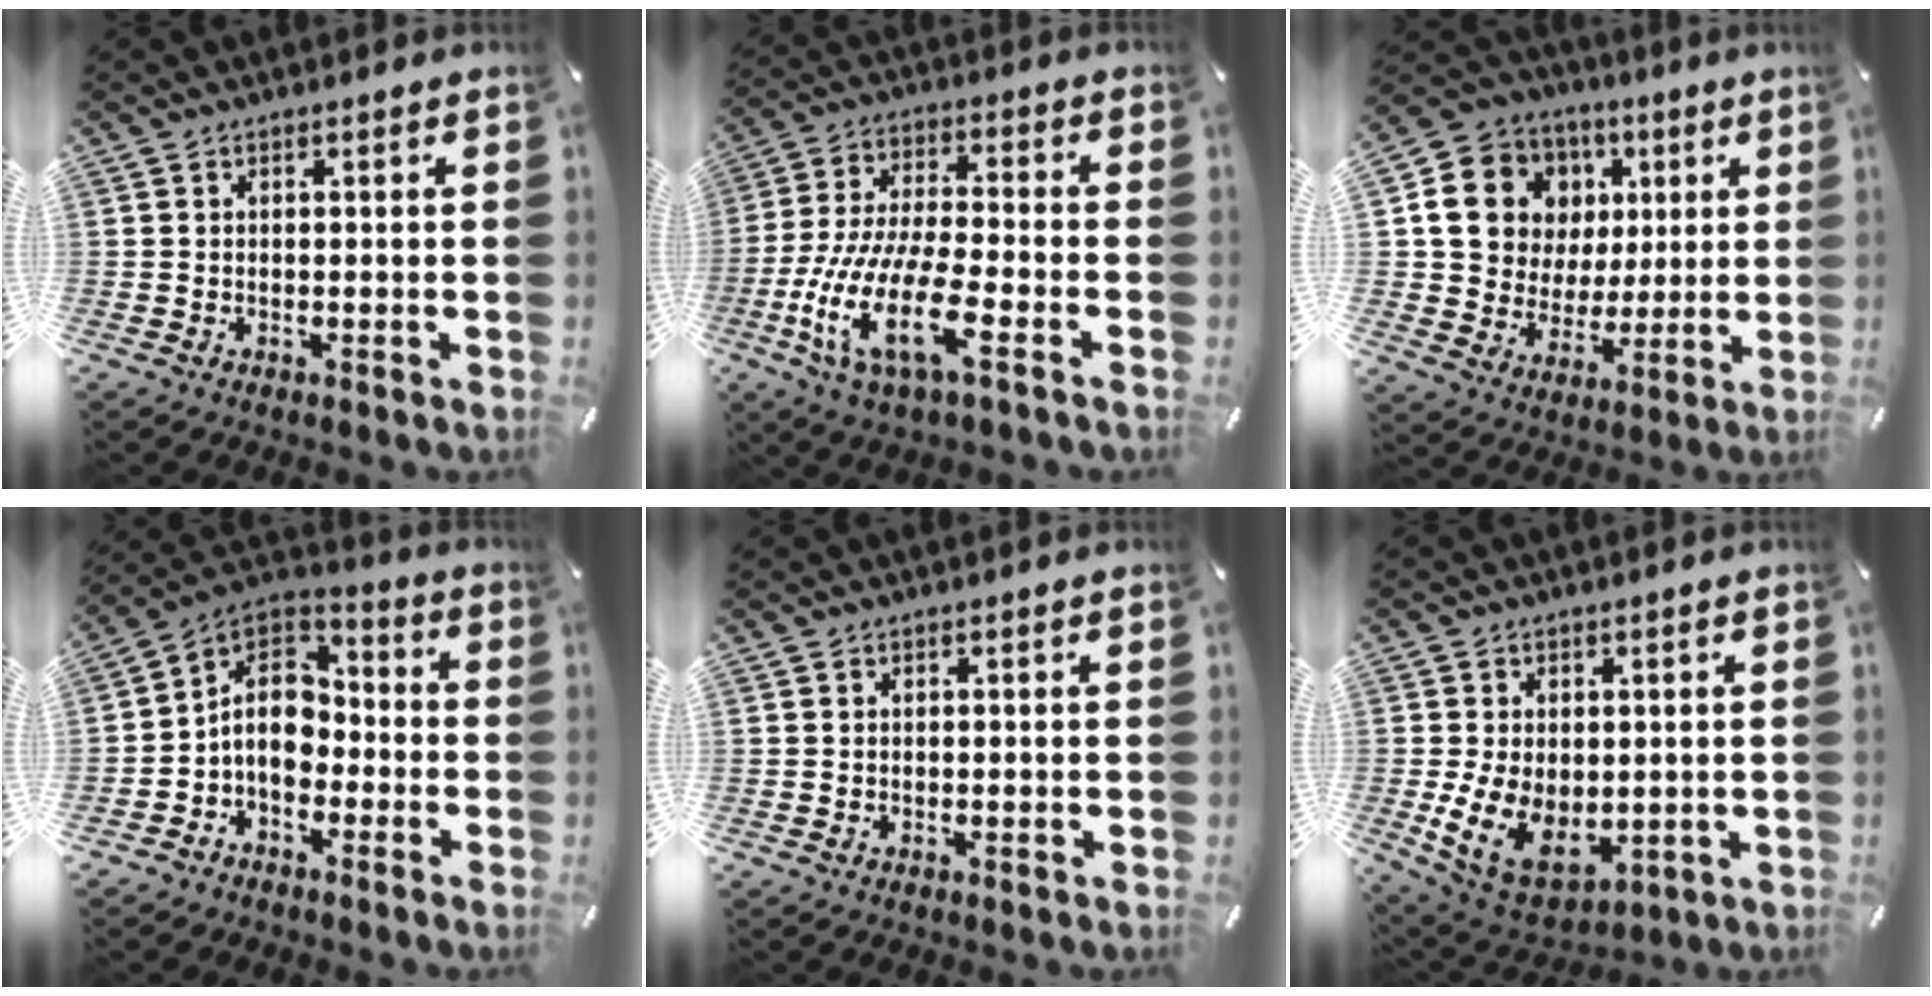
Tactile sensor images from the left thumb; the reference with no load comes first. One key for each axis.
{"total": 16.8, "fx": -7.4, "fy": 5.2, "fz": 14.1, "tx": -0.298, "ty": 0.007, "tz": -0.129}
{"total": 14.5, "fx": 4.2, "fy": 13.1, "fz": 4.5, "tx": -0.069, "ty": -0.015, "tz": 0.089}
{"total": 10.3, "fx": -3.1, "fy": 7.9, "fz": 5.9, "tx": -0.132, "ty": 0.016, "tz": -0.058}
{"total": 0.0}
{"total": 11.5, "fx": -0.6, "fy": 8.7, "fz": 7.4, "tx": -0.135, "ty": -0.014, "tz": -0.005}